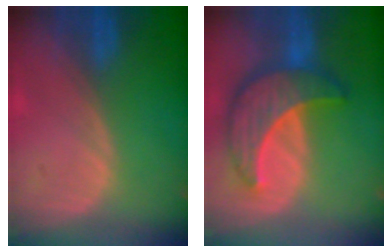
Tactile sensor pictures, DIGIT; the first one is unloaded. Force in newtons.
{"total": 10.0, "press": 10.0, "slide": 0.8}